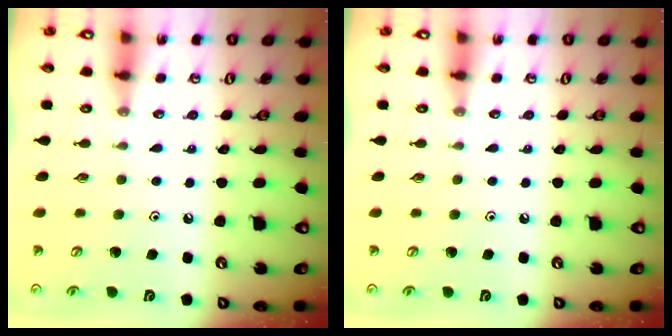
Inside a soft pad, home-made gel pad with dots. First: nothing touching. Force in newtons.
{"total": 0.0}